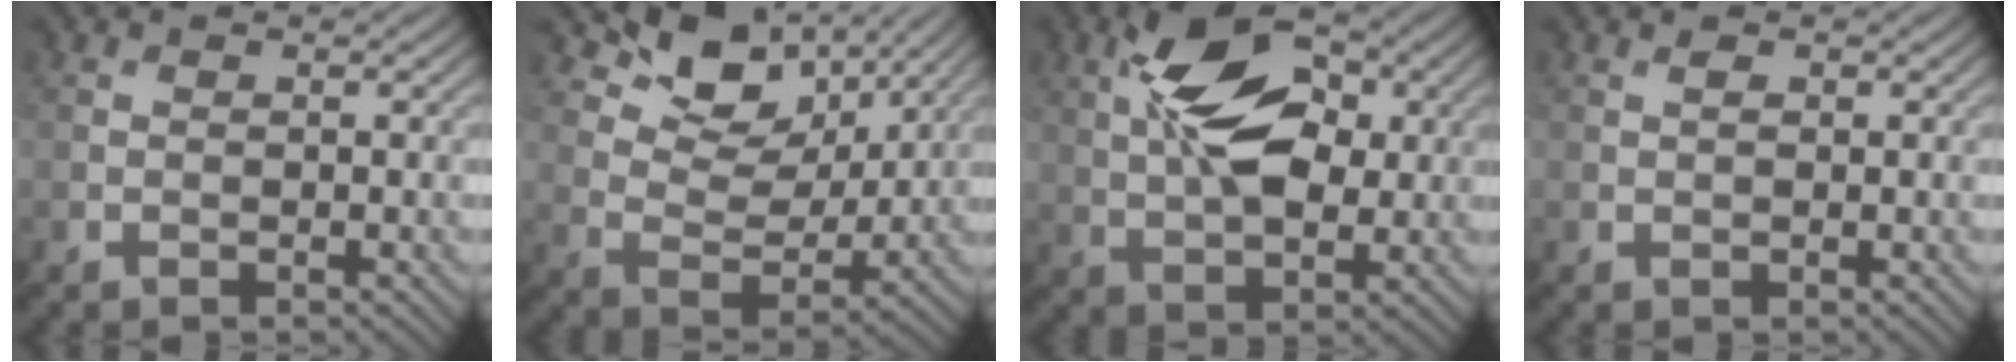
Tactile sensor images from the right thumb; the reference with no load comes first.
{"total": 9.9, "force": [6.0, 5.5, 5.6], "torque": [-0.109, -0.012, 0.107]}
{"total": 9.8, "force": [2.0, 5.1, 8.2], "torque": [-0.157, 0.012, 0.024]}
{"total": 0.8, "force": [0.3, 0.4, 0.7], "torque": [-0.016, -0.002, 0.005]}